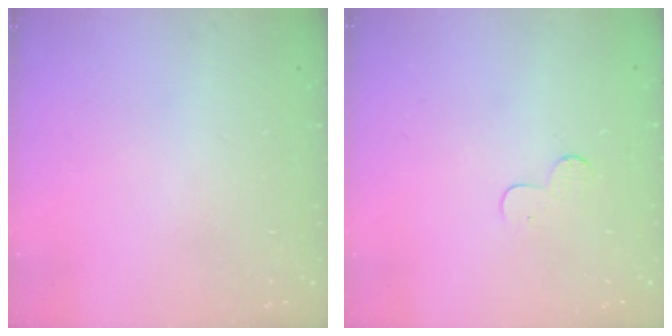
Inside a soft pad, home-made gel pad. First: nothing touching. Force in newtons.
{"total": 4.4, "press": 4.4, "slide": 0.4}